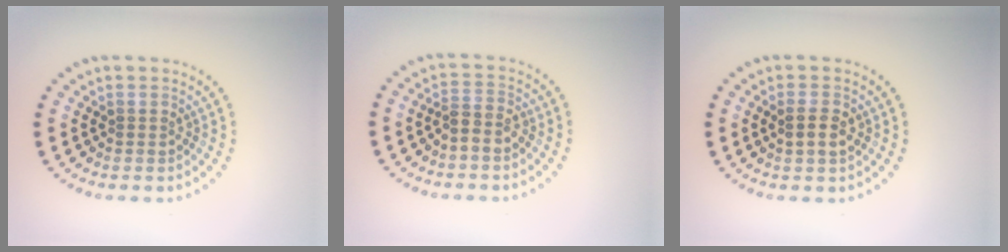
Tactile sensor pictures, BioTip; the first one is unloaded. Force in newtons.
{"total": 1.8, "press": 1.5, "slide": 0.9}
{"total": 2.0, "press": 2.0, "slide": 0.4}